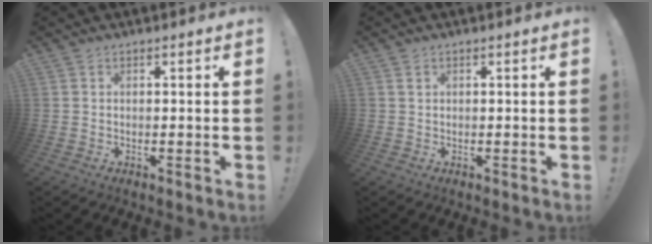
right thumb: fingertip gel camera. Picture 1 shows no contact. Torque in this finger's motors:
{"motor_torque": [0.68, -0.61, -0.55, -0.96, -0.26]}